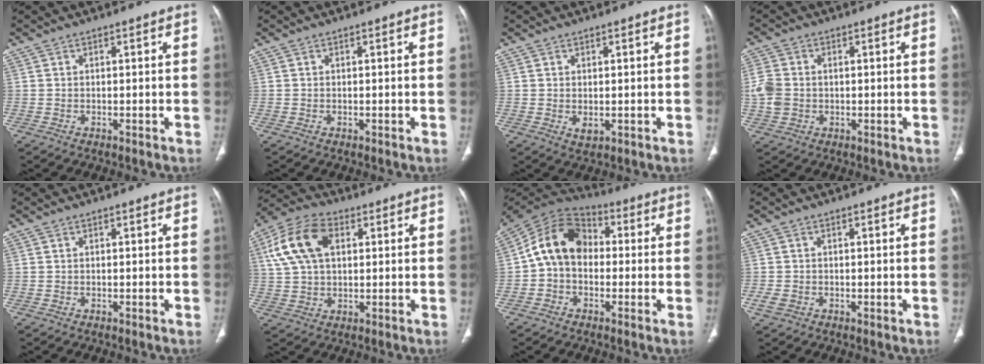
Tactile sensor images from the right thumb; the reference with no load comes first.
{"total": 0.0}
{"total": 2.1, "force": [-0.3, 1.2, 1.8], "torque": [-0.030, -0.006, 0.004]}
{"total": 6.1, "force": [-0.5, 4.8, 3.6], "torque": [-0.088, 0.006, -0.012]}
{"total": 0.0}
{"total": 13.1, "force": [3.9, 8.2, 9.5], "torque": [-0.186, 0.017, 0.070]}
{"total": 12.3, "force": [-0.1, 9.3, 8.1], "torque": [-0.127, 0.039, -0.018]}
{"total": 2.0, "force": [-0.6, 1.6, 1.2], "torque": [-0.025, 0.002, -0.009]}